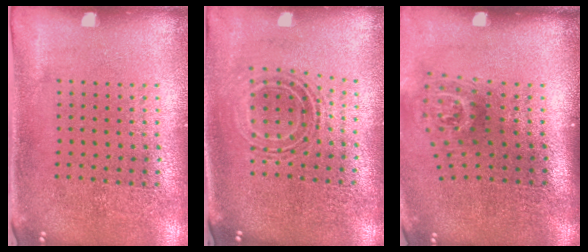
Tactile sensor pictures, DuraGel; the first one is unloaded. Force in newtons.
{"total": 0.9, "press": 0.8, "slide": 0.3}
{"total": 1.8, "press": 1.2, "slide": 1.4}